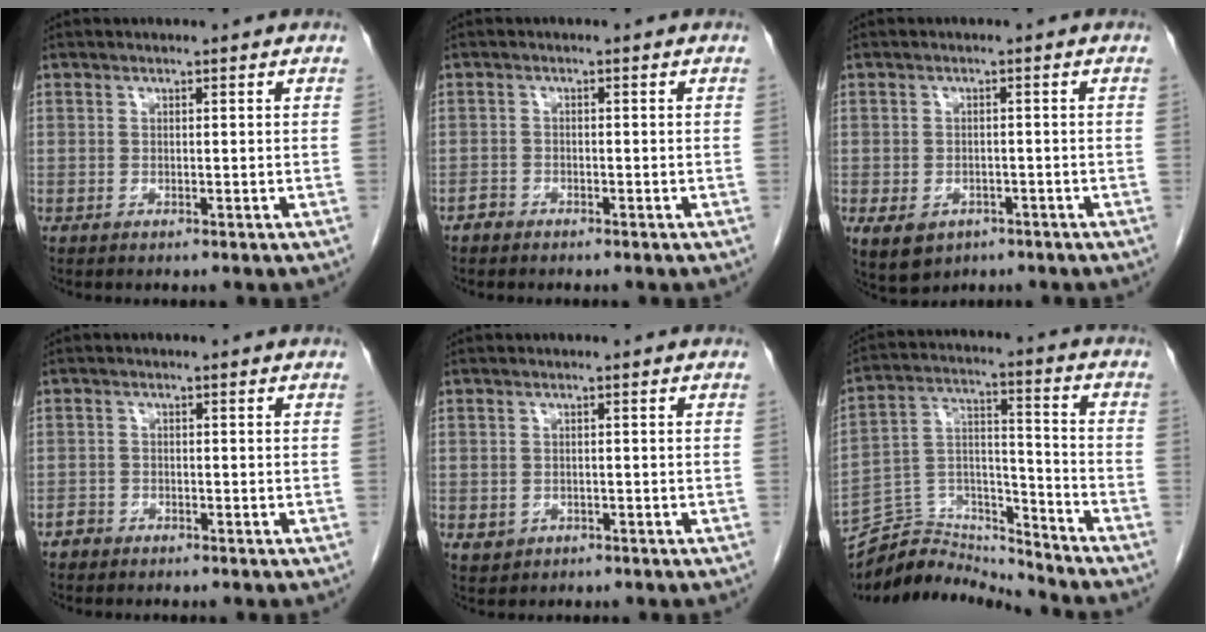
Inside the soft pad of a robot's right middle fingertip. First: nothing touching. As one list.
[{"total": 1.3, "force": [-1.1, 0.7, 0.1], "torque": [-0.006, 0.003, -0.022]}, {"total": 6.7, "force": [-3.5, 5.0, 2.8], "torque": [-0.056, 0.001, -0.043]}, {"total": 1.5, "force": [-1.2, 0.9, 0.1], "torque": [-0.007, 0.004, -0.023]}, {"total": 2.2, "force": [-0.8, 1.9, 0.5], "torque": [-0.007, 0.003, -0.004]}, {"total": 12.8, "force": [-12.8, 0.8, -0.3], "torque": [0.007, 0.050, -0.234]}]